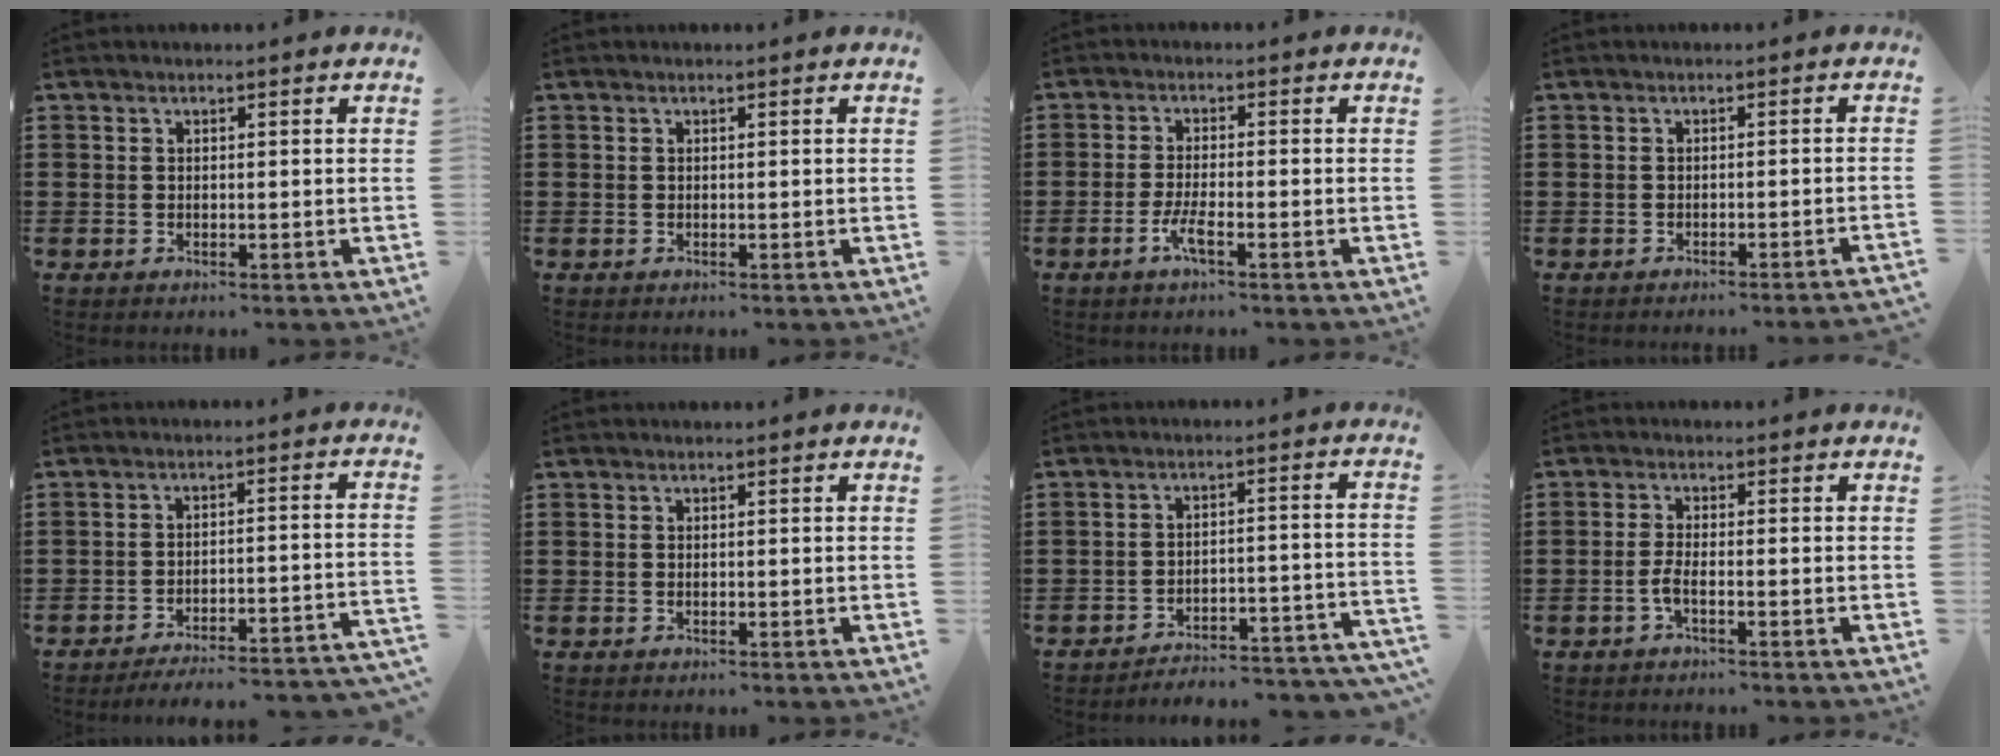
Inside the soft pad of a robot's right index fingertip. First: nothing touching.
{"total": 0.0}
{"total": 3.5, "force": [-1.8, 0.4, 3.0], "torque": [-0.064, -0.007, -0.036]}
{"total": 1.3, "force": [-1.1, -0.3, 0.6], "torque": [-0.011, 0.000, -0.022]}
{"total": 4.3, "force": [-4.0, -0.4, 1.5], "torque": [-0.030, -0.011, -0.083]}
{"total": 0.0}
{"total": 4.2, "force": [-4.1, 0.0, 1.0], "torque": [-0.023, -0.005, -0.087]}
{"total": 2.5, "force": [-1.2, 0.3, 2.1], "torque": [-0.055, -0.006, -0.027]}